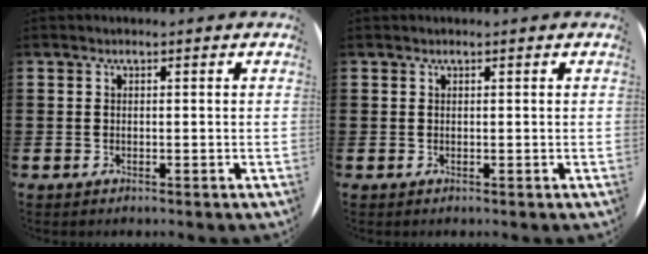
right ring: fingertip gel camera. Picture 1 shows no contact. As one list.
[{"total": 0.0}]